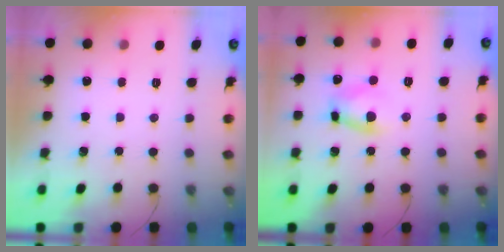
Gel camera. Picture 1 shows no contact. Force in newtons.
{"total": 5.8, "press": 5.8, "slide": 0.2}